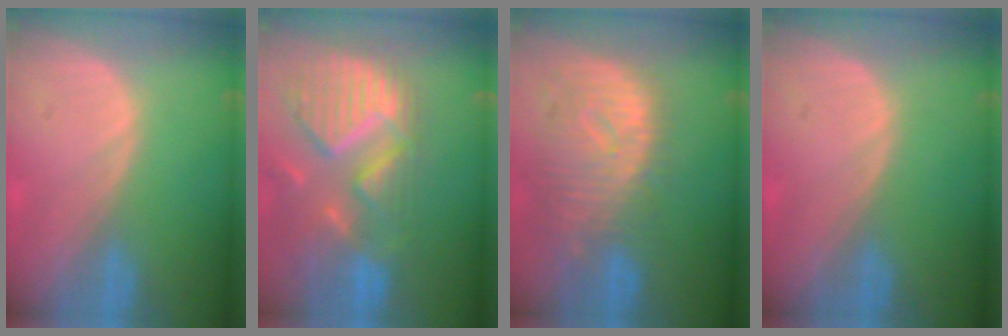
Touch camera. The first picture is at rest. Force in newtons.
{"total": 13.0, "press": 11.0, "slide": 7.0}
{"total": 11.0, "press": 9.6, "slide": 5.4}
{"total": 0.0}